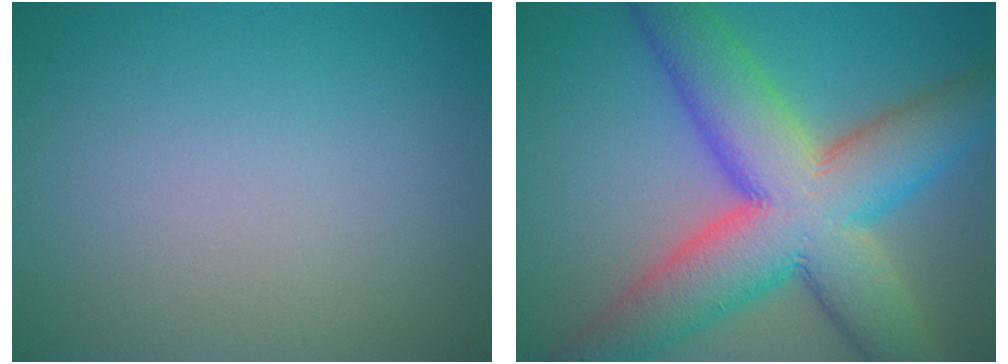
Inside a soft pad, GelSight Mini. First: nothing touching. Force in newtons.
{"total": 13.6, "press": 13.6, "slide": 0.5}